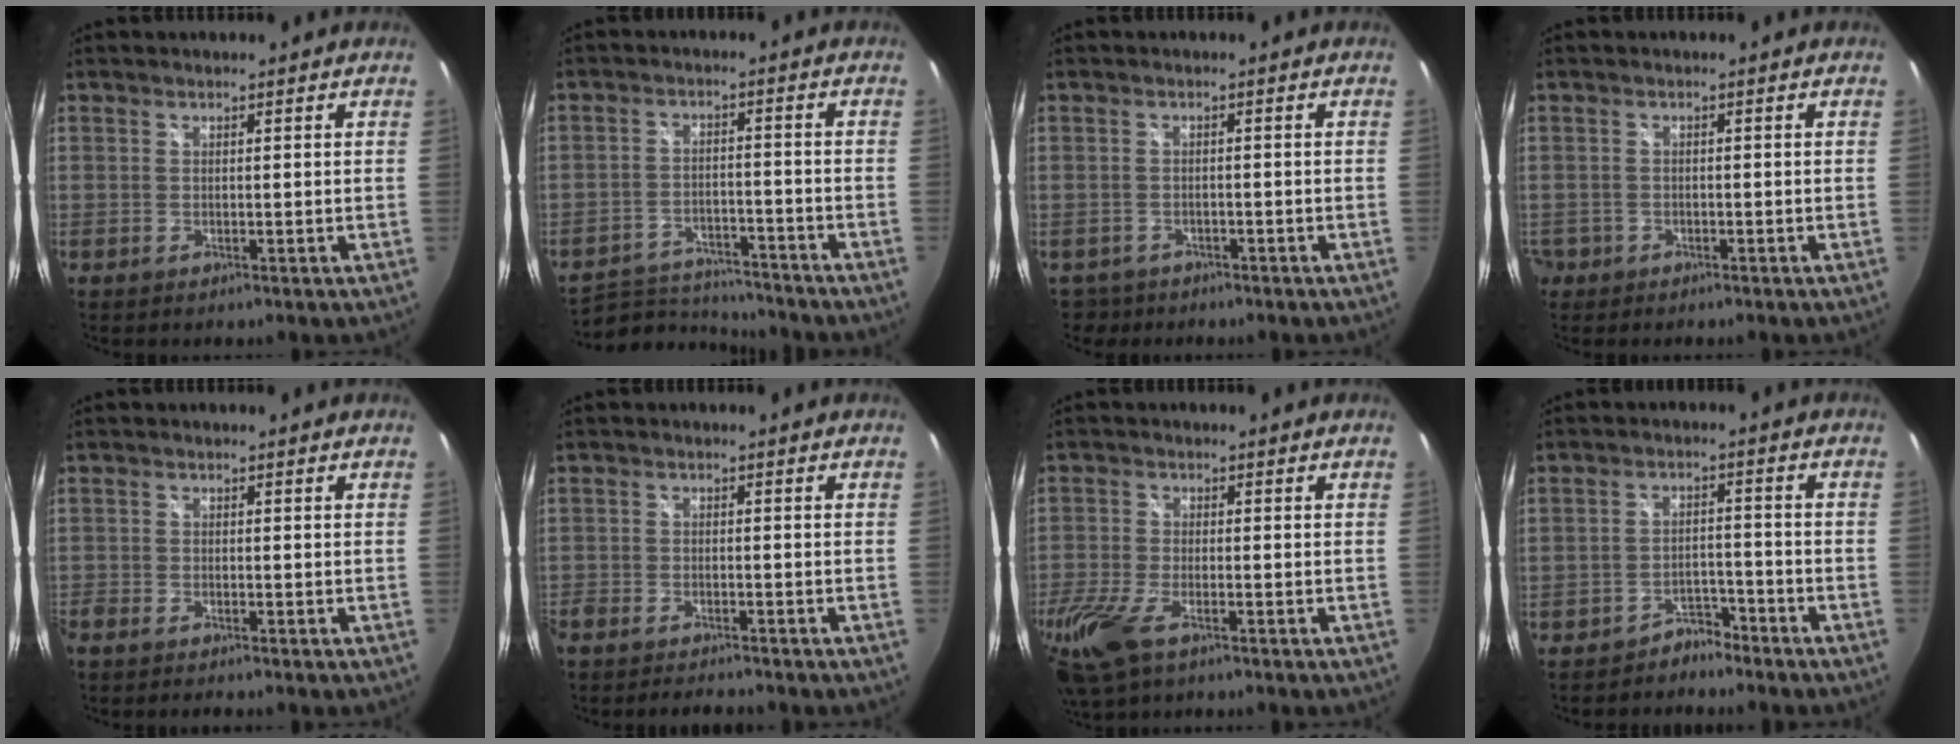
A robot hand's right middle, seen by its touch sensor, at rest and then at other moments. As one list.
[{"total": 11.3, "force": [-10.8, 2.3, 2.4], "torque": [-0.067, 0.008, -0.168]}, {"total": 4.4, "force": [-2.9, 3.2, 0.9], "torque": [-0.028, -0.005, -0.044]}, {"total": 3.3, "force": [-1.5, 2.8, 0.9], "torque": [-0.030, -0.002, -0.024]}, {"total": 2.8, "force": [-2.6, 0.6, 1.0], "torque": [-0.028, -0.013, -0.050]}, {"total": 5.7, "force": [-5.2, 1.4, 1.7], "torque": [-0.054, -0.011, -0.086]}, {"total": 14.0, "force": [-8.4, 6.1, 9.4], "torque": [-0.236, -0.051, -0.160]}, {"total": 4.6, "force": [-4.2, 1.9, 0.7], "torque": [-0.024, 0.011, -0.063]}]